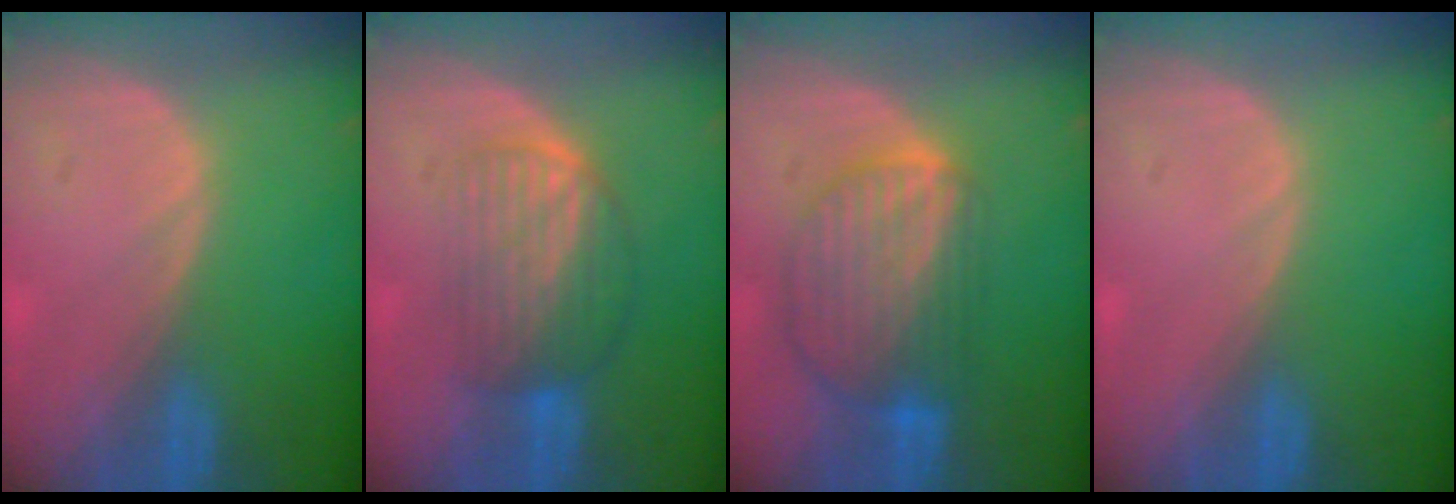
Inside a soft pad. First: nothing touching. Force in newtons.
{"total": 6.5, "press": 6.3, "slide": 1.5}
{"total": 8.7, "press": 7.6, "slide": 4.2}
{"total": 0.0}